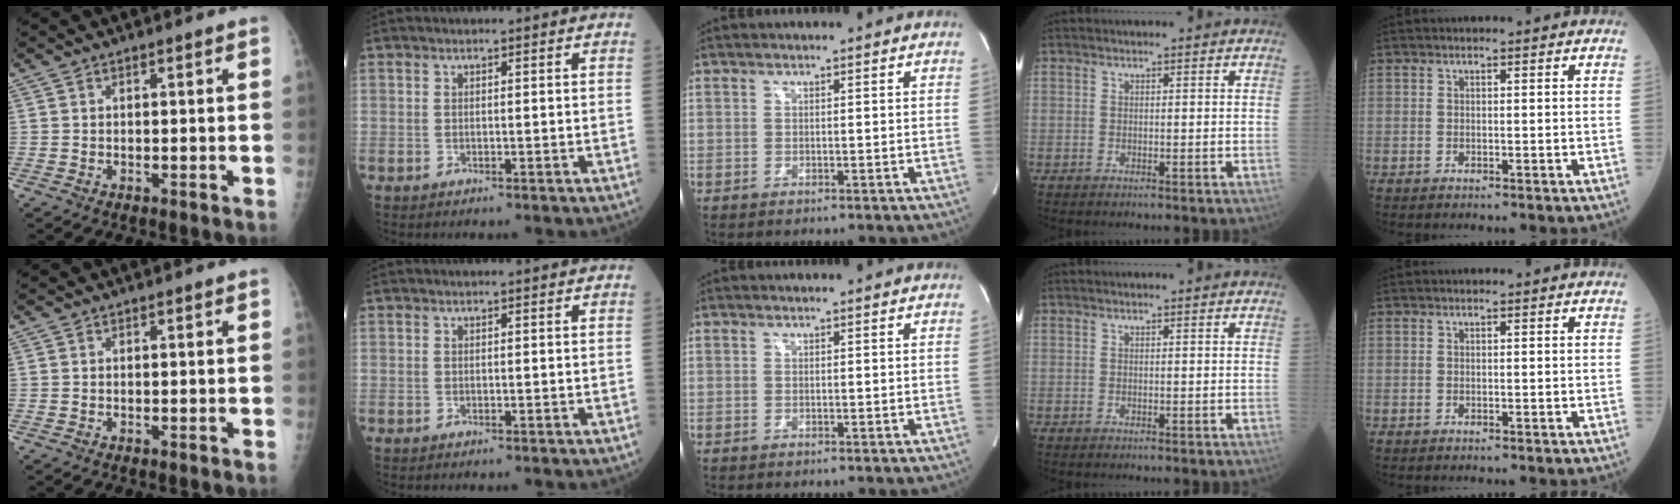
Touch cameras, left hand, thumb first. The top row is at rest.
{}